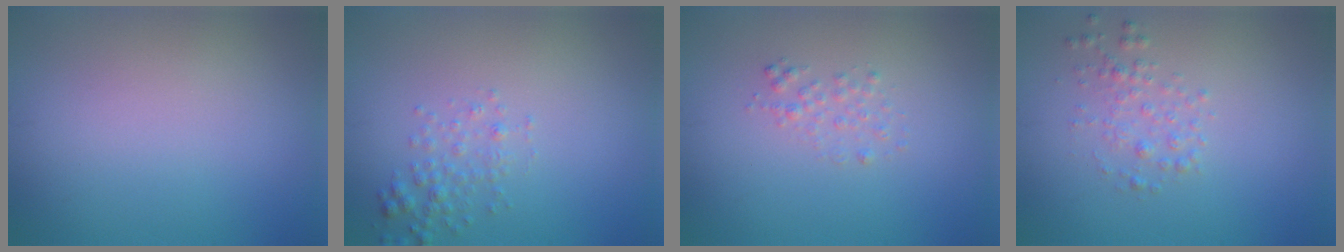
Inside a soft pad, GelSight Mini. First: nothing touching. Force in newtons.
{"total": 1.6, "press": 1.6, "slide": 0.1}
{"total": 1.2, "press": 1.2, "slide": 0.0}
{"total": 1.6, "press": 1.6, "slide": 0.0}